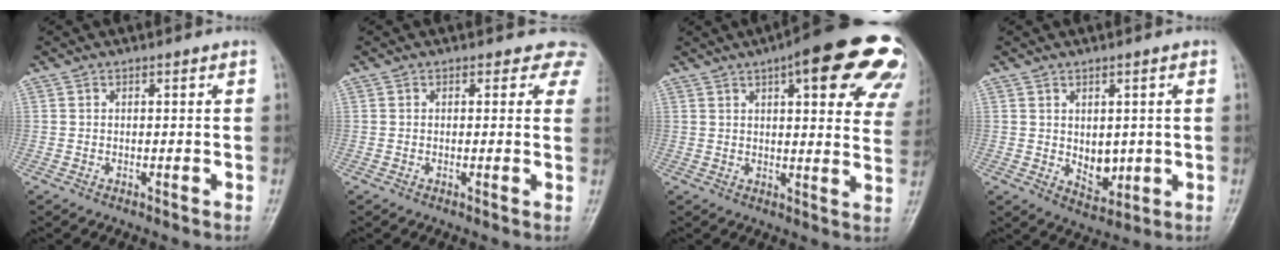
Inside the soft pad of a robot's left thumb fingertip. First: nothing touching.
{"total": 4.0, "force": [3.0, 2.6, 0.9], "torque": [0.028, -0.008, 0.005]}
{"total": 23.6, "force": [12.4, 7.2, 18.7], "torque": [-0.199, -0.013, 0.140]}
{"total": 5.8, "force": [0.1, 3.9, 4.2], "torque": [-0.040, -0.014, 0.017]}